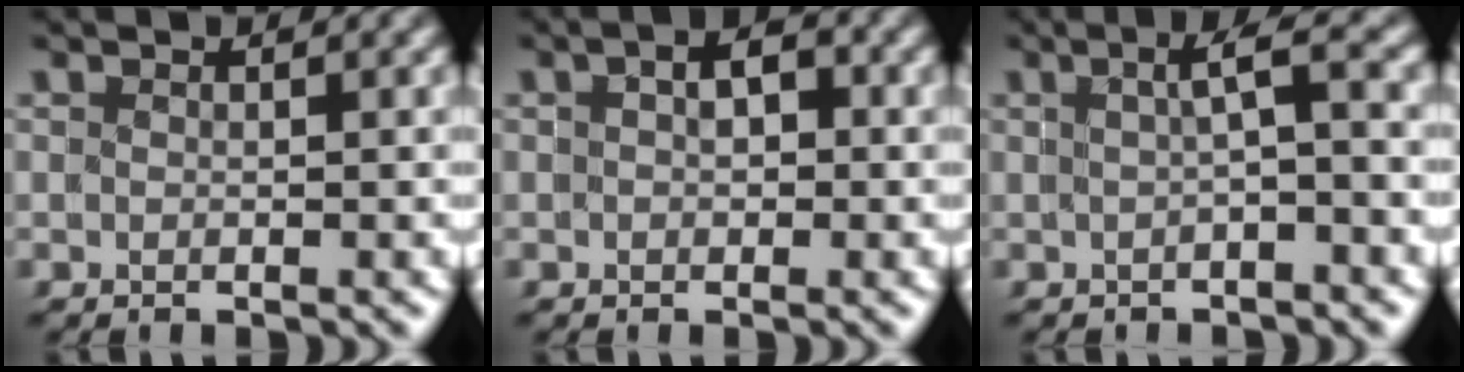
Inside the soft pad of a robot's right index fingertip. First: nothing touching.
{"total": 2.1, "force": [0.5, 1.4, 1.4], "torque": [-0.008, 0.007, 0.000]}
{"total": 2.0, "force": [-0.2, -0.3, 2.0], "torque": [-0.020, 0.005, 0.001]}